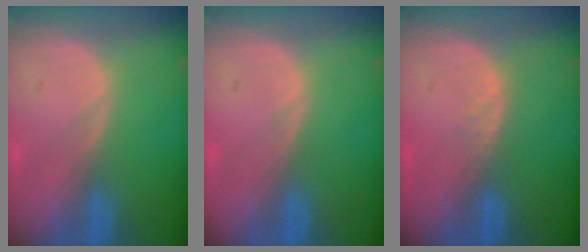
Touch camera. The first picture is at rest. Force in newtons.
{"total": 0.0}
{"total": 1.0, "press": 1.0, "slide": 0.2}